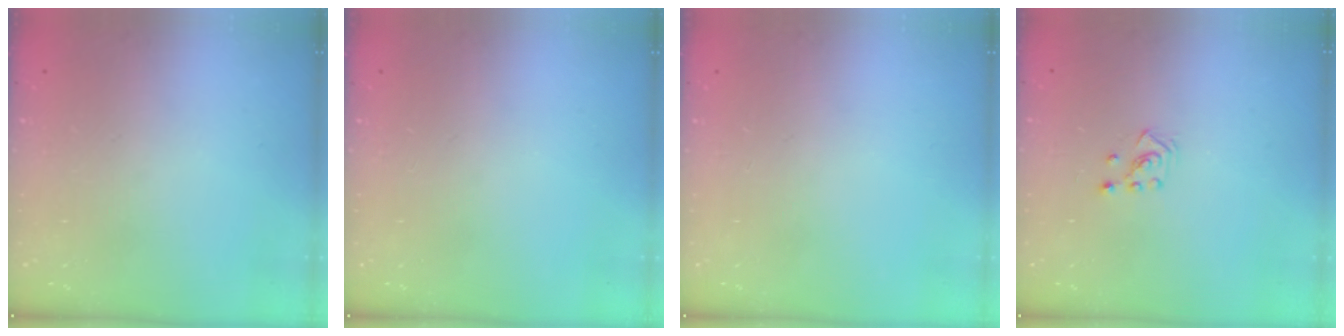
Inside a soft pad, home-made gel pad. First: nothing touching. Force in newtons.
{"total": 0.0}
{"total": 0.0}
{"total": 2.3, "press": 2.2, "slide": 0.7}